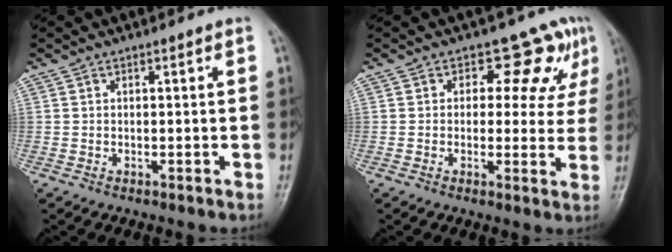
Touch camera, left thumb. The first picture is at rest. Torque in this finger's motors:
{"motor_torque": [-0.10, 0.18, -0.06, -0.13, 0.08]}